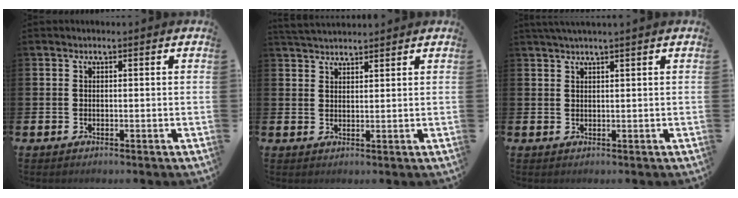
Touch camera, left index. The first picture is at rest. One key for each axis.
{"total": 3.1, "fx": 3.0, "fy": 0.4, "fz": 0.3, "tx": -0.010, "ty": -0.013, "tz": 0.056}
{"total": 1.4, "fx": 1.2, "fy": -0.3, "fz": 0.7, "tx": -0.015, "ty": 0.001, "tz": 0.024}